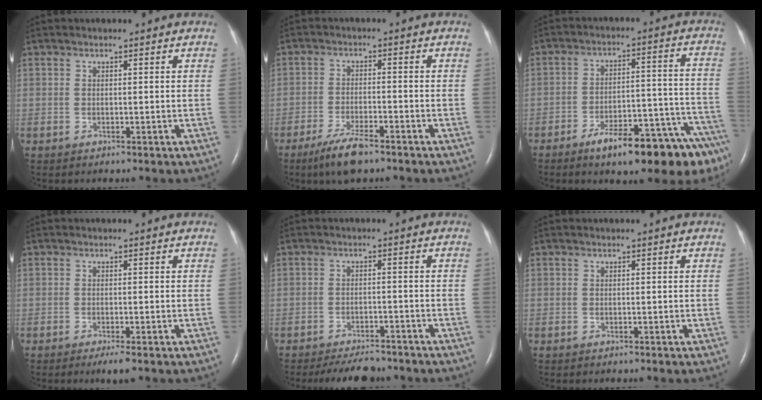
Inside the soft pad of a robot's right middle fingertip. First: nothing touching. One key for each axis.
{"total": 6.3, "fx": -4.5, "fy": 1.1, "fz": 4.2, "tx": -0.094, "ty": -0.013, "tz": -0.079}
{"total": 17.2, "fx": -12.6, "fy": 3.1, "fz": 11.3, "tx": -0.090, "ty": 0.044, "tz": -0.183}
{"total": 2.2, "fx": -1.3, "fy": 0.2, "fz": 1.7, "tx": -0.029, "ty": -0.007, "tz": -0.021}
{"total": 6.3, "fx": -5.7, "fy": 1.9, "fz": 2.0, "tx": -0.028, "ty": -0.007, "tz": -0.084}
{"total": 0.0}